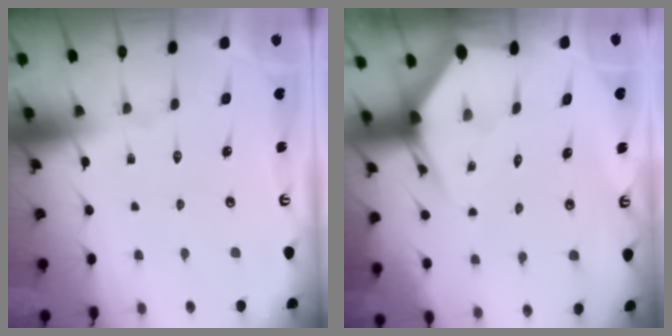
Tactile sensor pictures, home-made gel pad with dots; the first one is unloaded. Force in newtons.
{"total": 3.6, "press": 3.6, "slide": 0.3}